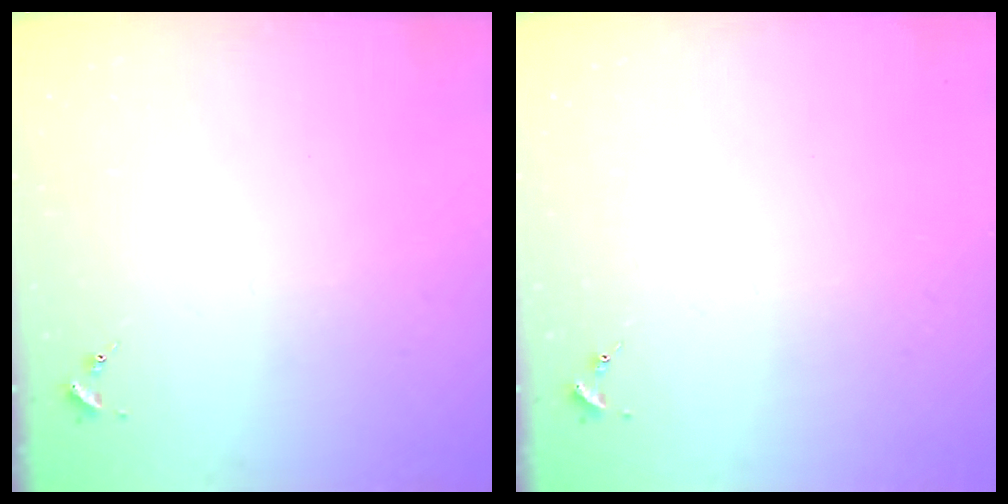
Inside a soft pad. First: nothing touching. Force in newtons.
{"total": 0.0}